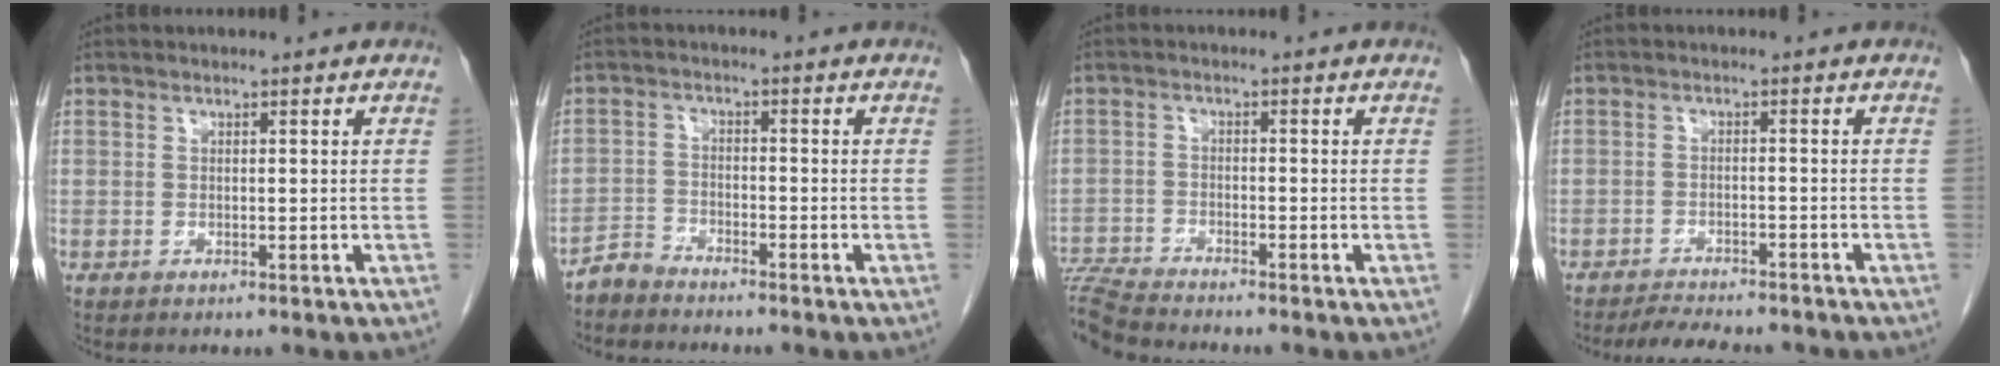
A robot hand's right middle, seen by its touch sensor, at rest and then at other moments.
{"total": 2.9, "force": [-2.8, 0.5, -0.2], "torque": [0.007, -0.007, -0.059]}
{"total": 6.6, "force": [-6.4, -0.7, 1.1], "torque": [-0.024, -0.012, -0.122]}
{"total": 8.4, "force": [-7.7, 1.4, 3.1], "torque": [-0.046, -0.008, -0.111]}